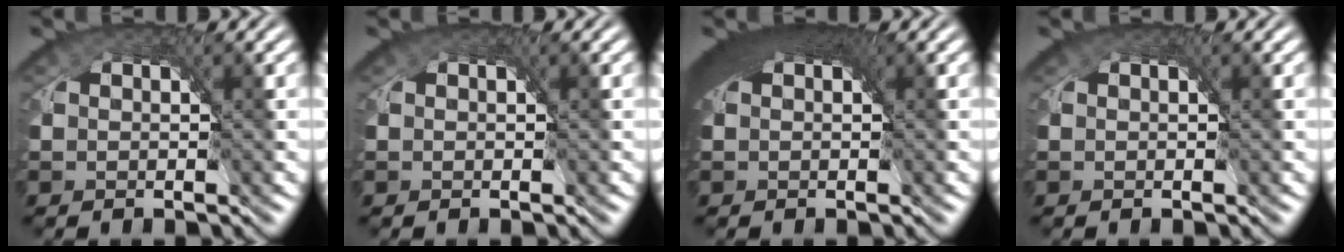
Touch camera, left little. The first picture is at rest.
{"total": 0.0}
{"total": 6.0, "force": [1.6, 3.5, 4.7], "torque": [-0.082, -0.005, 0.019]}
{"total": 0.0}